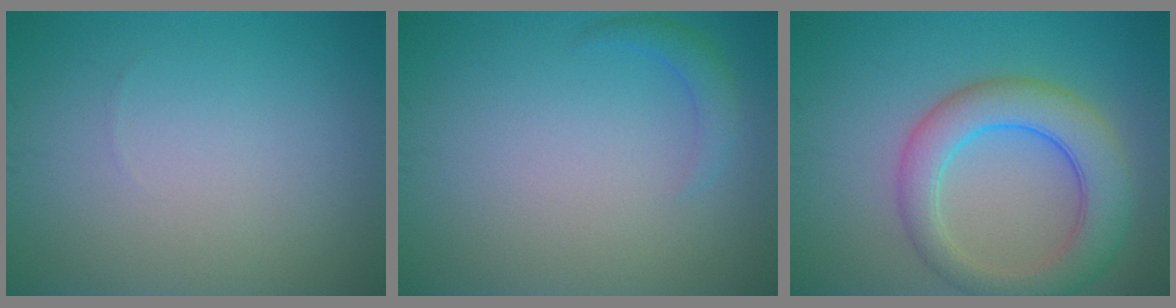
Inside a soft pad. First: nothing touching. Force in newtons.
{"total": 1.4, "press": 1.4, "slide": 0.1}
{"total": 6.3, "press": 6.2, "slide": 0.3}